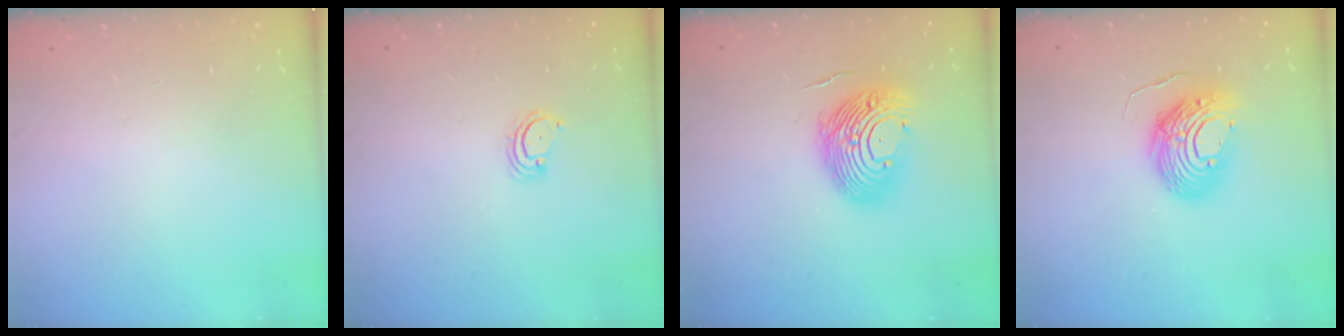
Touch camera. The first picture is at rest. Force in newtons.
{"total": 2.3, "press": 2.3, "slide": 0.2}
{"total": 15.5, "press": 14.6, "slide": 5.1}
{"total": 14.7, "press": 14.6, "slide": 1.4}